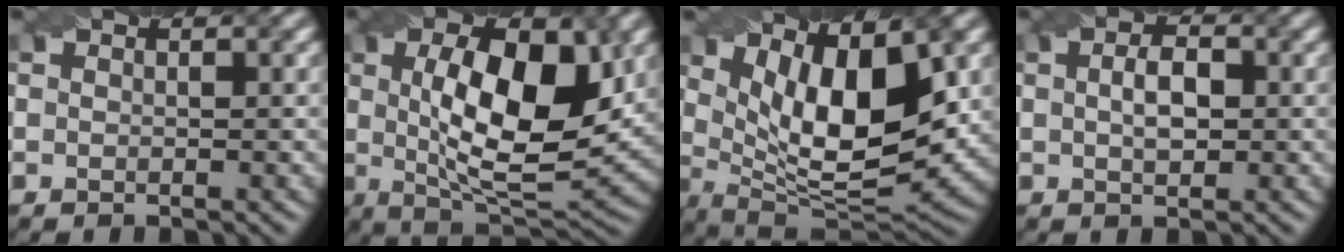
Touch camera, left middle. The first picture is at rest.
{"total": 11.1, "force": [1.6, 4.4, 10.1], "torque": [-0.155, 0.001, 0.030]}
{"total": 11.5, "force": [3.2, 4.6, 10.0], "torque": [-0.159, -0.010, 0.058]}
{"total": 2.7, "force": [0.1, 1.3, 2.4], "torque": [-0.050, 0.006, 0.003]}